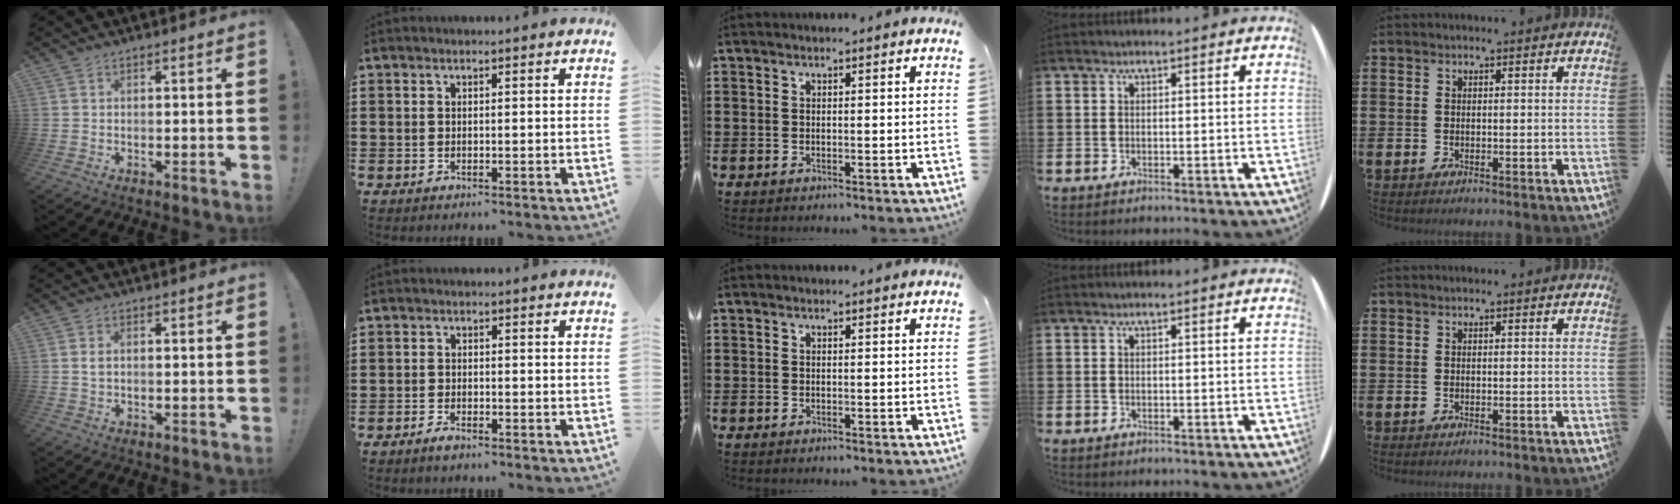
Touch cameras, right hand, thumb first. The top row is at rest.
{"thumb": {"total": 1.7, "force": [0.5, 0.9, 1.4], "torque": [-0.022, 0.001, 0.007]}, "index": {"total": 1.6, "force": [-1.4, 0.4, 0.4], "torque": [-0.011, 0.001, -0.028]}}